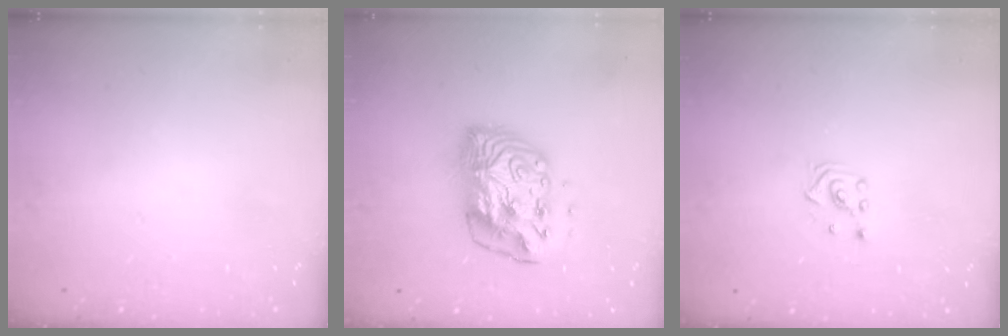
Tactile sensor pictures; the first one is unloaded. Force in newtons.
{"total": 11.7, "press": 11.6, "slide": 1.3}
{"total": 2.2, "press": 2.2, "slide": 0.2}